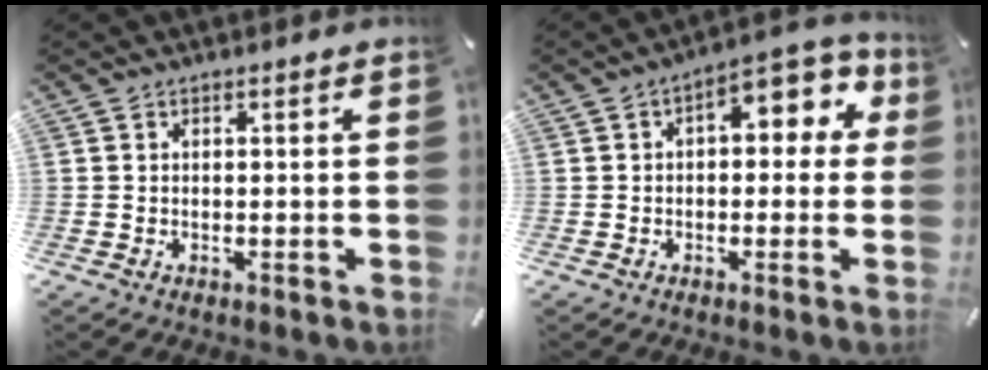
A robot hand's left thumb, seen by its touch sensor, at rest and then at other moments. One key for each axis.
{"total": 8.6, "fx": 2.6, "fy": 4.7, "fz": 6.8, "tx": -0.085, "ty": -0.014, "tz": 0.036}